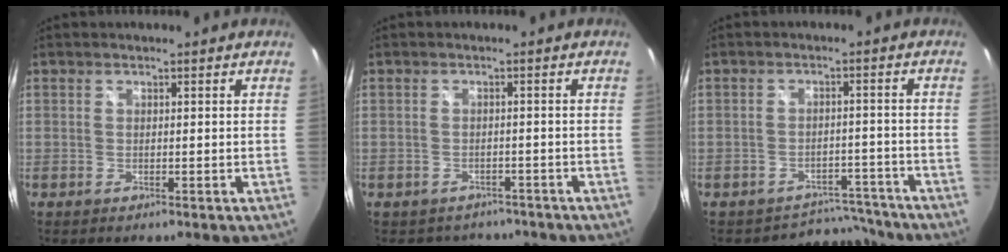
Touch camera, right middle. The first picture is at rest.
{"total": 5.1, "force": [-4.1, 2.9, 0.7], "torque": [-0.016, 0.001, -0.053]}
{"total": 6.5, "force": [-5.6, 3.1, -1.1], "torque": [0.025, 0.032, -0.073]}